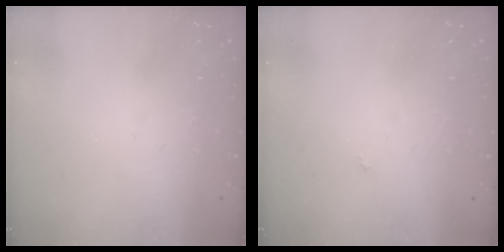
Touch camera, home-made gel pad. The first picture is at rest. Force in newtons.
{"total": 0.0}